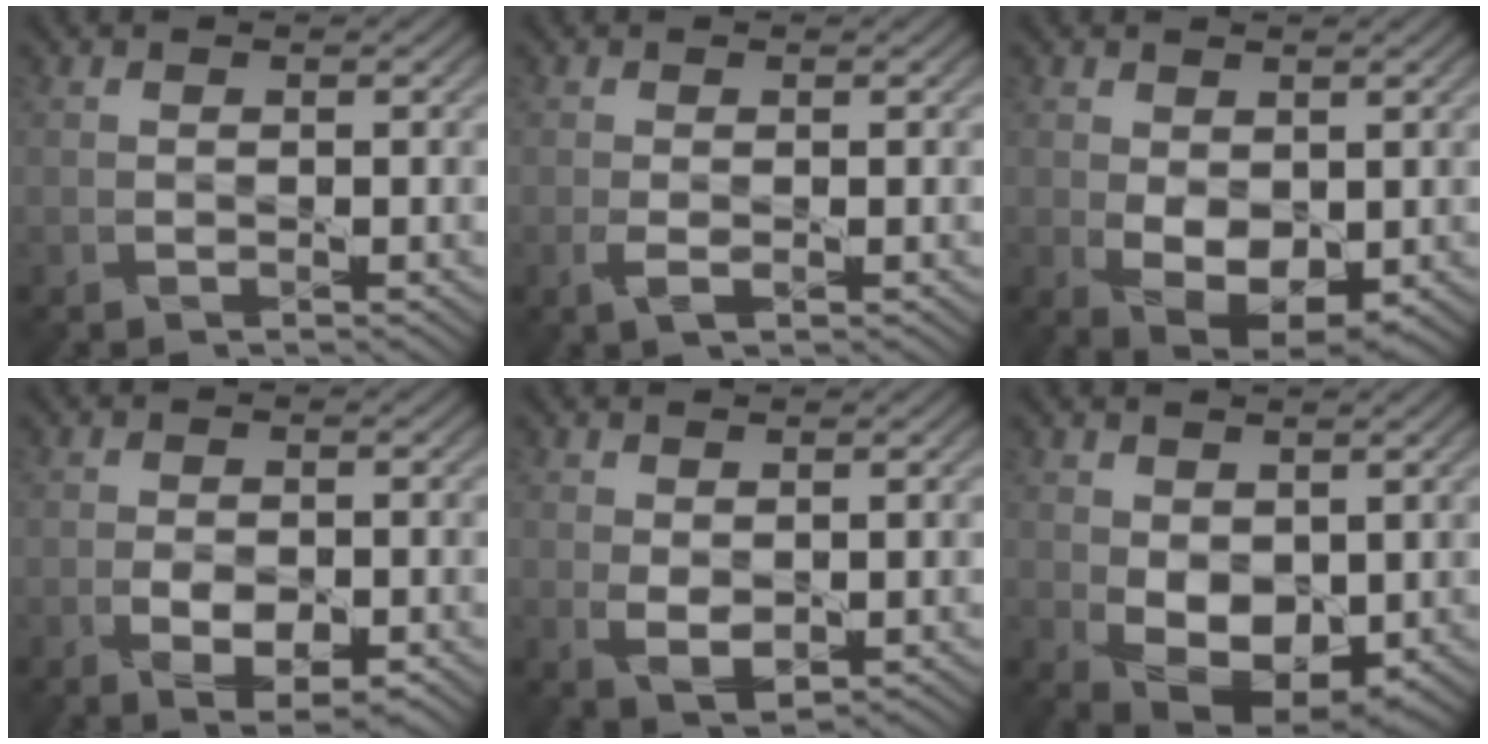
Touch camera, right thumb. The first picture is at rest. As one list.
[{"total": 1.9, "force": [-0.6, 0.8, 1.7], "torque": [-0.042, -0.004, -0.012]}, {"total": 5.6, "force": [0.0, 3.5, 4.4], "torque": [-0.088, -0.012, 0.005]}, {"total": 4.3, "force": [-1.8, 2.1, 3.3], "torque": [-0.060, -0.002, -0.031]}, {"total": 3.1, "force": [0.3, 1.9, 2.4], "torque": [-0.054, -0.008, 0.010]}, {"total": 6.7, "force": [0.4, 4.5, 5.0], "torque": [-0.100, -0.016, 0.014]}]